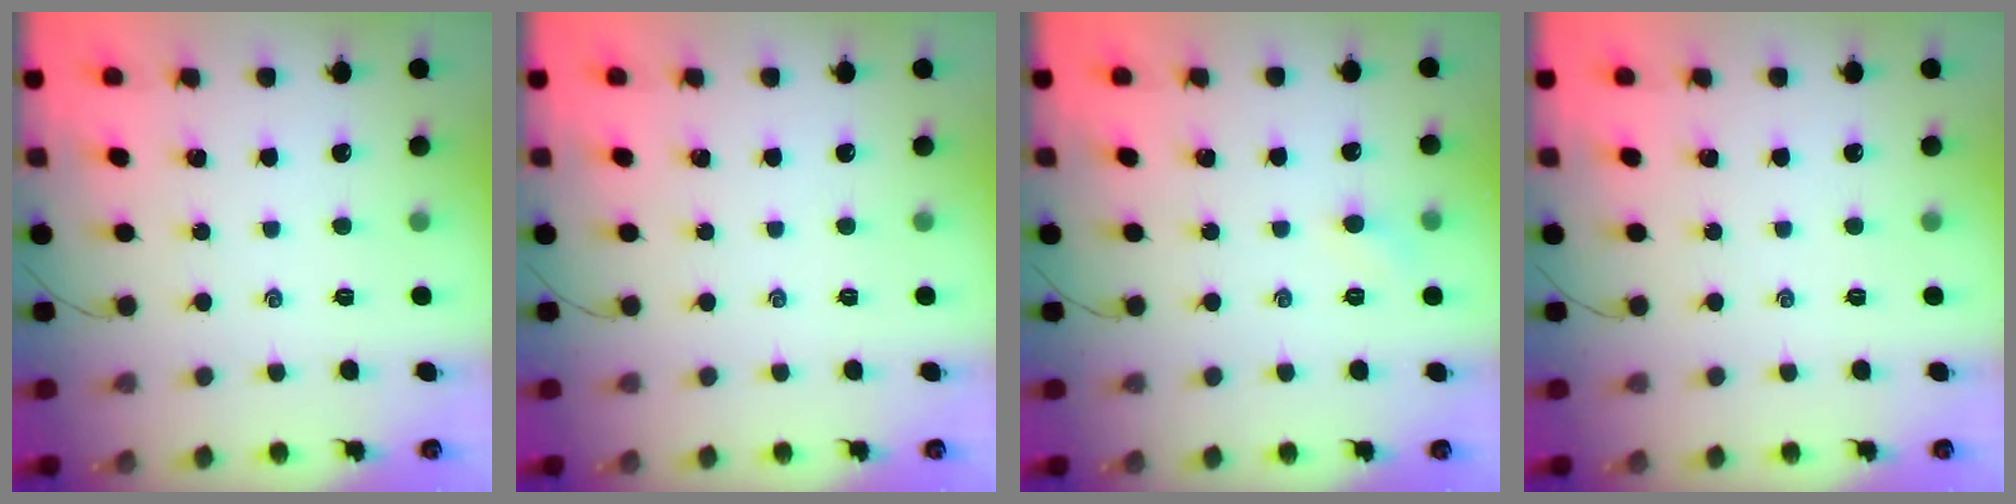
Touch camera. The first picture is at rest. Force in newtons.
{"total": 0.0}
{"total": 3.4, "press": 3.3, "slide": 1.1}
{"total": 0.0}